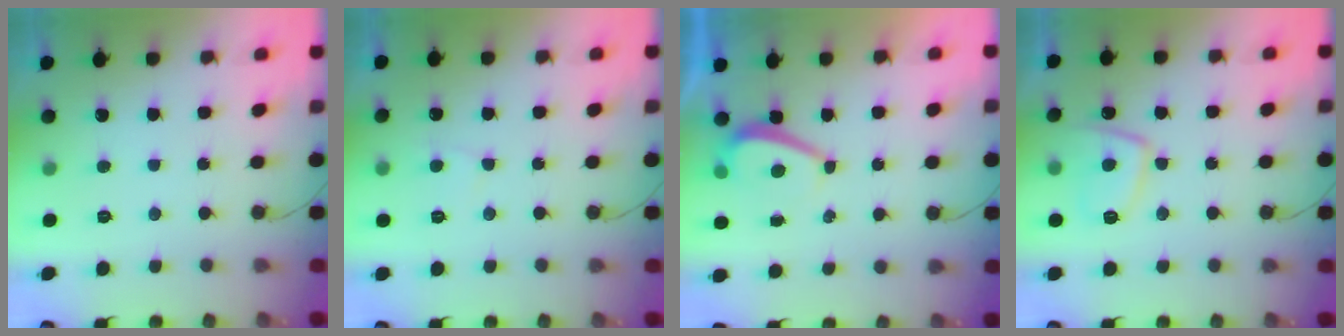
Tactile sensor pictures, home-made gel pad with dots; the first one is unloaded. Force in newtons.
{"total": 3.4, "press": 3.4, "slide": 0.4}
{"total": 2.0, "press": 1.9, "slide": 0.6}
{"total": 8.4, "press": 8.3, "slide": 1.1}